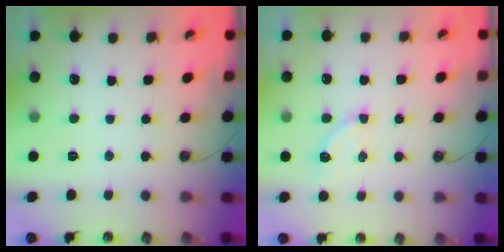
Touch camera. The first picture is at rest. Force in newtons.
{"total": 2.9, "press": 2.9, "slide": 0.7}